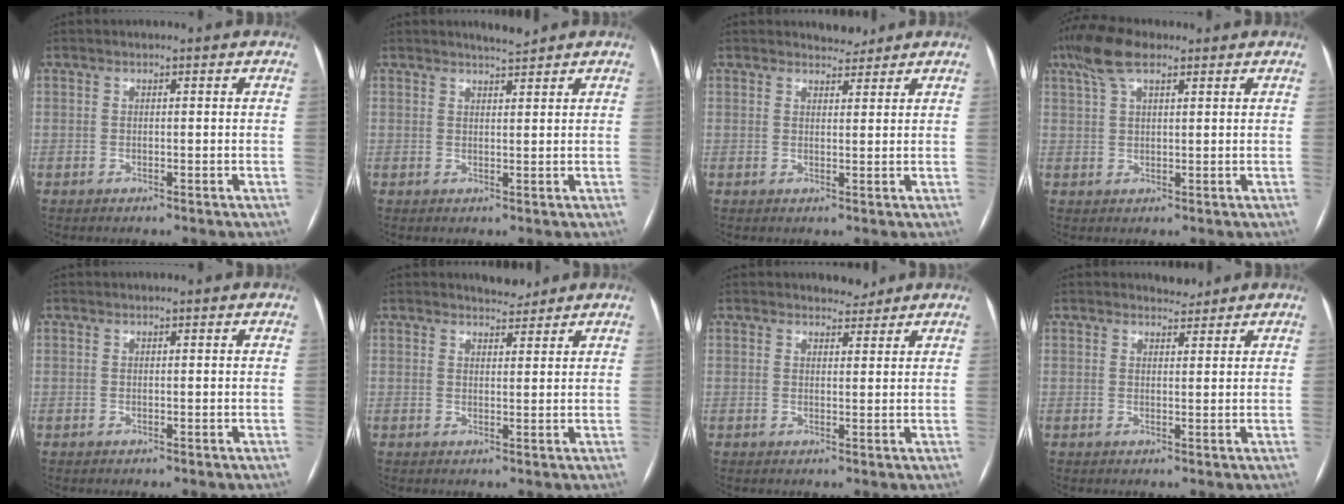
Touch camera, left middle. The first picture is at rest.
{"total": 1.9, "force": [1.8, -0.2, 0.4], "torque": [-0.008, -0.003, 0.034]}
{"total": 2.3, "force": [2.2, 0.7, 0.0], "torque": [0.001, -0.003, 0.033]}
{"total": 7.0, "force": [4.5, 2.4, 4.9], "torque": [-0.108, 0.031, 0.085]}
{"total": 0.0}
{"total": 2.7, "force": [2.5, 0.7, 0.3], "torque": [-0.005, -0.003, 0.038]}
{"total": 2.3, "force": [2.1, 0.8, 0.1], "torque": [0.000, -0.002, 0.030]}
{"total": 1.8, "force": [1.8, 0.5, -0.1], "torque": [0.000, -0.003, 0.027]}